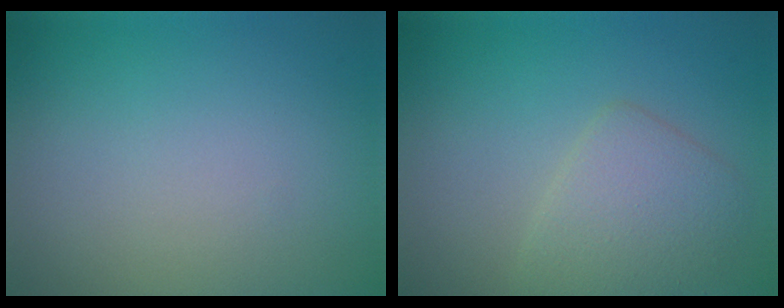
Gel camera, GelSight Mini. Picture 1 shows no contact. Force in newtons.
{"total": 3.3, "press": 3.3, "slide": 0.2}